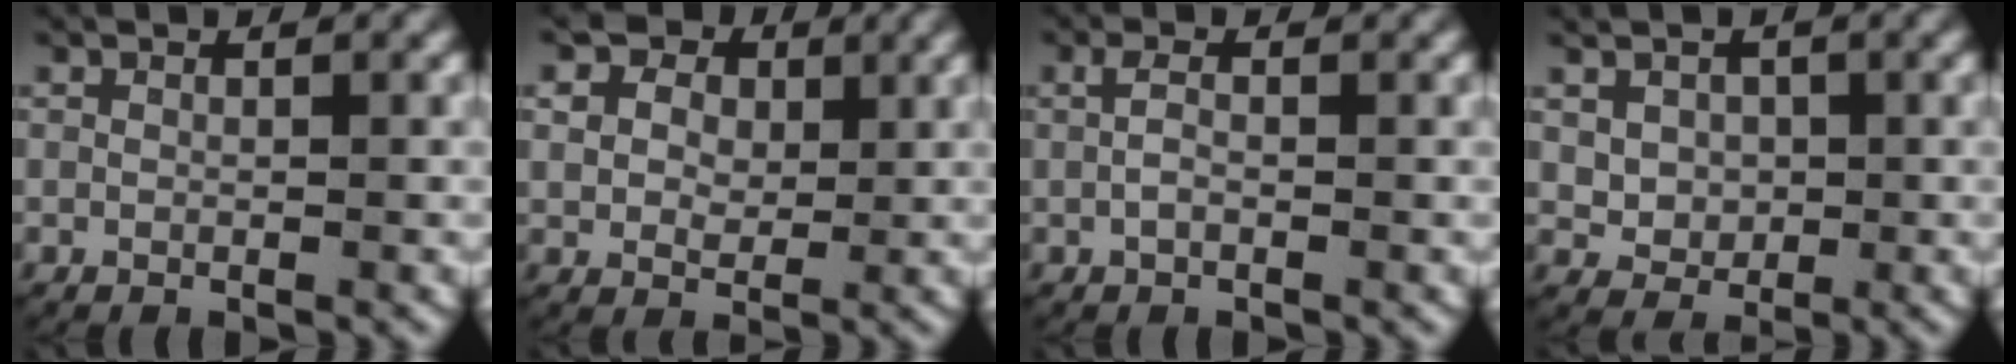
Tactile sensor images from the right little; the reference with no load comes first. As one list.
[{"total": 4.5, "force": [1.0, 3.7, 2.4], "torque": [-0.046, -0.008, 0.017]}, {"total": 1.4, "force": [-0.2, 0.6, 1.3], "torque": [-0.026, -0.002, -0.005]}, {"total": 2.9, "force": [0.2, 2.6, 1.2], "torque": [-0.024, -0.010, 0.014]}]